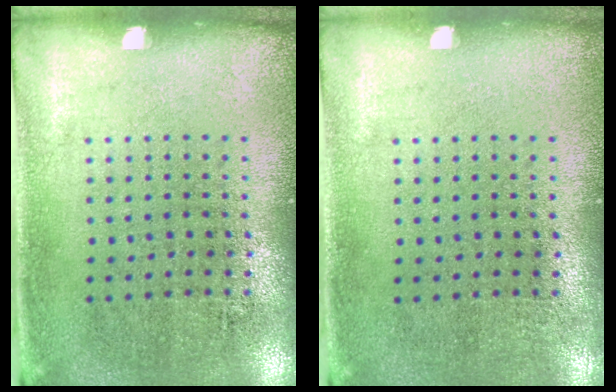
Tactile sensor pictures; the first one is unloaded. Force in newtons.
{"total": 0.0}